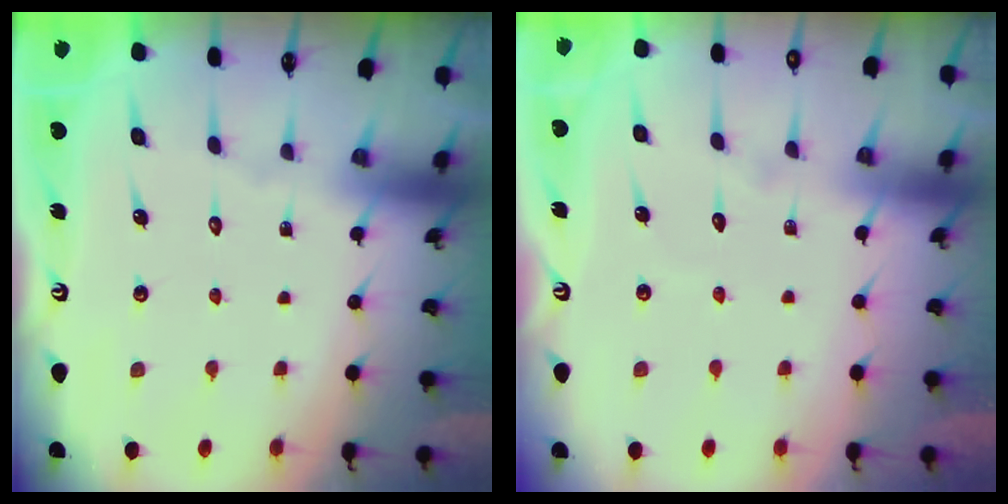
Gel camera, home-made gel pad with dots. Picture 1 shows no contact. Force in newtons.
{"total": 3.3, "press": 3.3, "slide": 0.3}